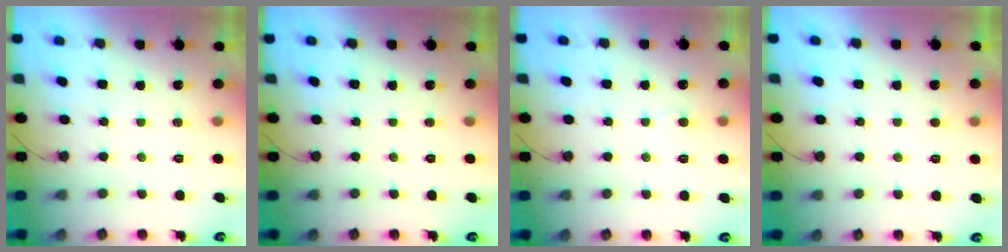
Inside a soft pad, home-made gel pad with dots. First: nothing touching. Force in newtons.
{"total": 0.0}
{"total": 4.5, "press": 4.4, "slide": 0.3}
{"total": 2.2, "press": 2.2, "slide": 0.3}